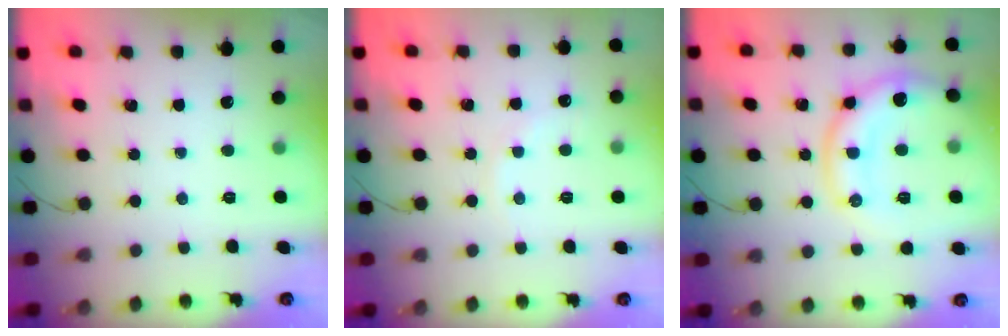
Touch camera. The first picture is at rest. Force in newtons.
{"total": 4.6, "press": 4.4, "slide": 1.5}
{"total": 14.2, "press": 14.2, "slide": 0.7}